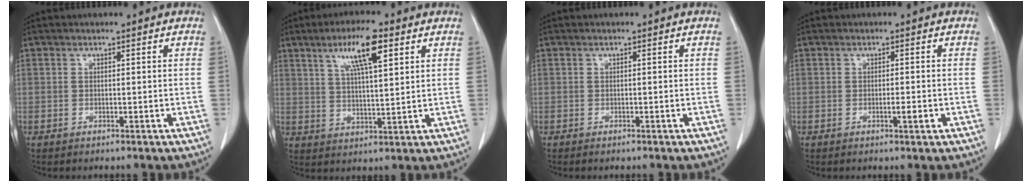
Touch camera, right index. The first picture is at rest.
{"total": 9.7, "force": [4.8, 1.9, 8.2], "torque": [-0.150, 0.009, 0.086]}
{"total": 1.0, "force": [-0.5, 0.4, 0.7], "torque": [-0.019, -0.002, -0.005]}
{"total": 2.1, "force": [-0.7, 0.5, 1.9], "torque": [-0.035, -0.001, -0.009]}